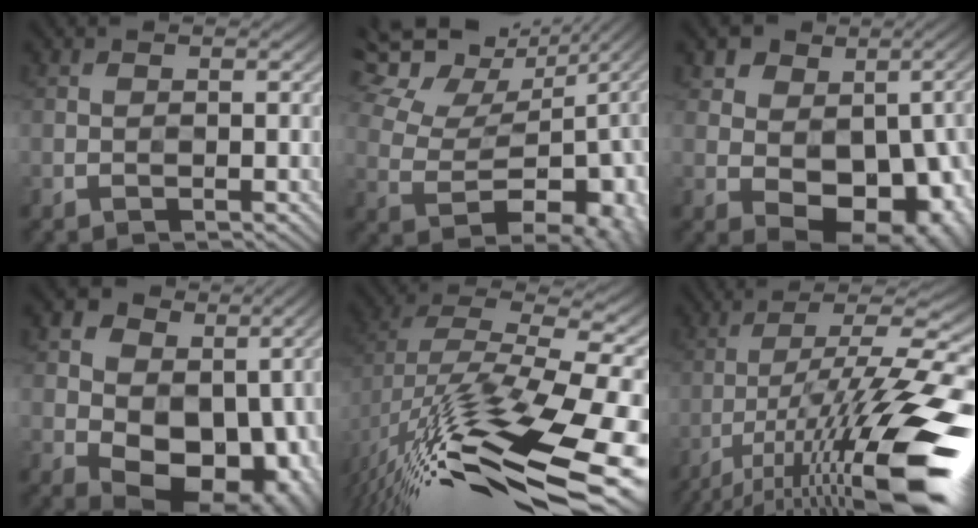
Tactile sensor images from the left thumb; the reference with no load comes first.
{"total": 14.3, "force": [5.6, 9.0, 9.7], "torque": [-0.172, 0.046, 0.108]}
{"total": 10.8, "force": [1.3, 8.4, 6.6], "torque": [-0.071, -0.009, 0.029]}
{"total": 15.0, "force": [1.0, 11.7, 9.2], "torque": [-0.135, -0.004, 0.023]}
{"total": 15.6, "force": [-7.6, 5.5, 12.5], "torque": [-0.249, -0.020, -0.112]}
{"total": 17.8, "force": [-9.5, 3.3, 14.7], "torque": [-0.236, 0.004, -0.170]}